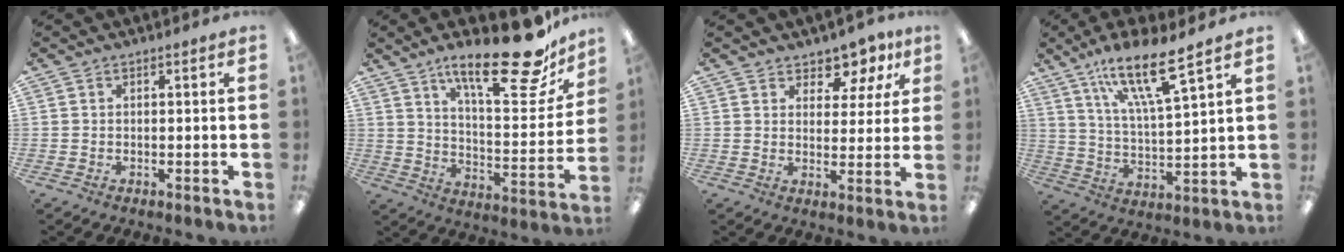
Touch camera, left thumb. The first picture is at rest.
{"total": 22.4, "force": [15.8, 6.6, 14.4], "torque": [-0.207, -0.105, 0.253]}
{"total": 7.2, "force": [5.8, 3.7, 1.9], "torque": [-0.028, -0.041, 0.104]}
{"total": 15.7, "force": [11.2, 3.0, 10.6], "torque": [-0.191, -0.061, 0.183]}